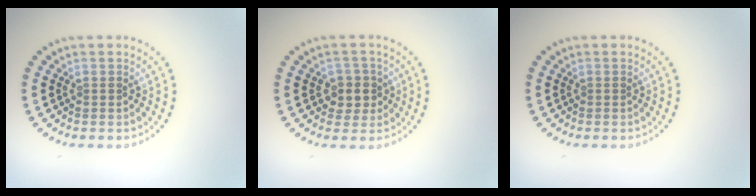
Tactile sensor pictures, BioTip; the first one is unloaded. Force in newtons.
{"total": 2.4, "press": 2.2, "slide": 0.9}
{"total": 0.0}